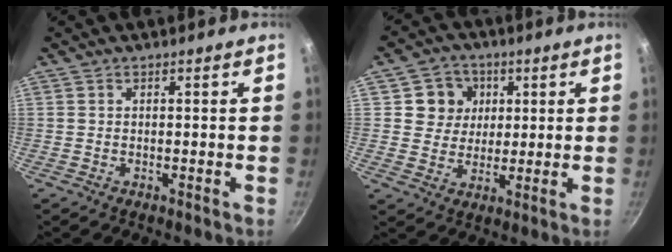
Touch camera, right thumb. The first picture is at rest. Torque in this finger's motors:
{"motor_torque": [0.44, 1.47, -0.15, -0.02, -0.01]}